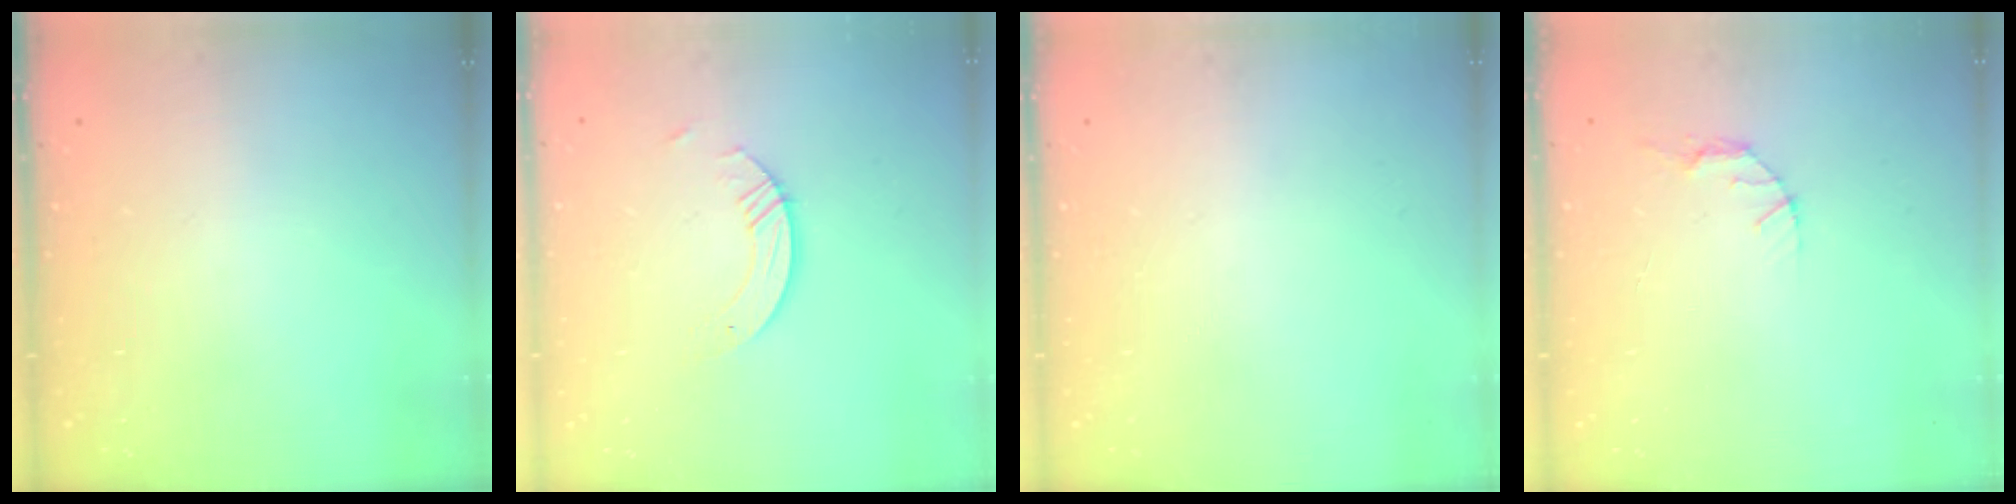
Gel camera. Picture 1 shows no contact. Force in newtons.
{"total": 3.4, "press": 3.3, "slide": 0.3}
{"total": 0.0}
{"total": 2.7, "press": 2.7, "slide": 0.4}